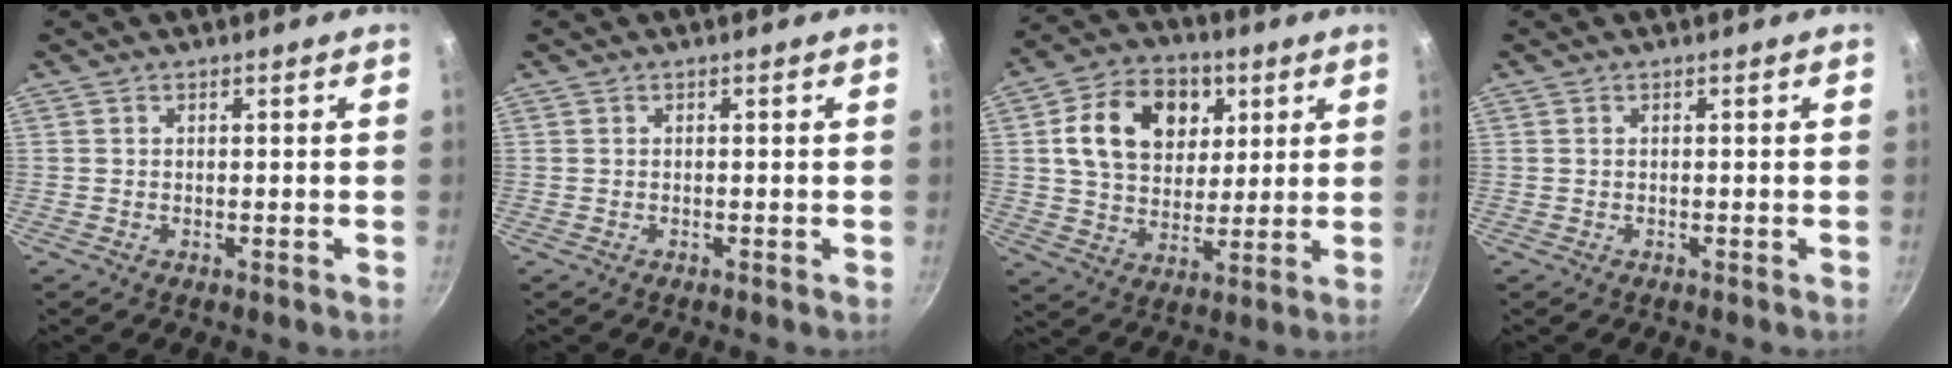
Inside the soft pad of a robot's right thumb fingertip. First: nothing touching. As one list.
[{"total": 0.0}, {"total": 16.5, "force": [5.0, 12.3, 9.9], "torque": [-0.138, -0.001, 0.078]}, {"total": 0.0}]